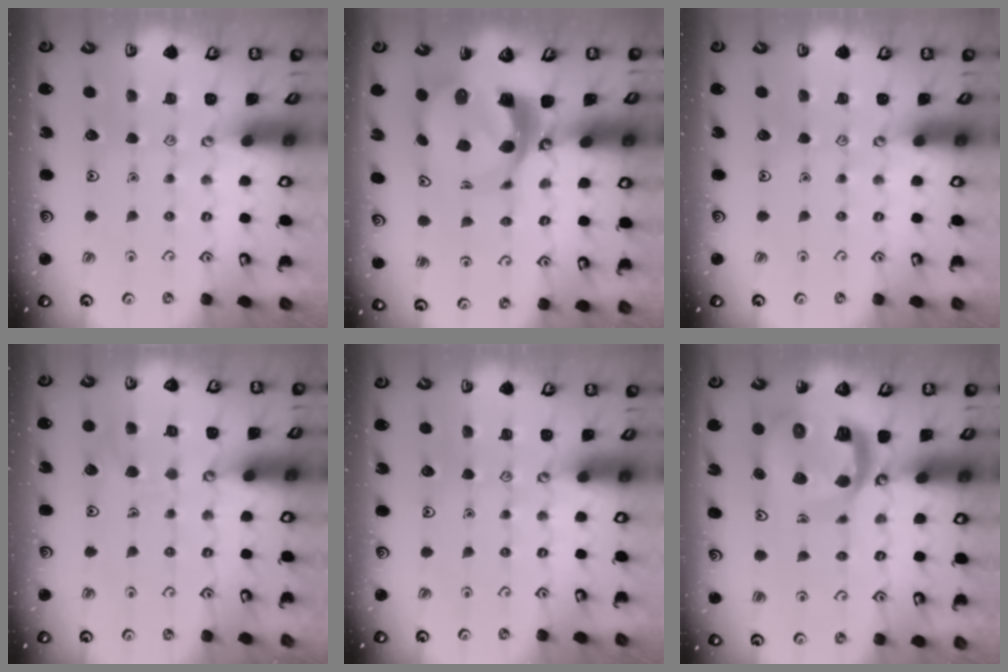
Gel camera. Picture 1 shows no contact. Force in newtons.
{"total": 10.1, "press": 10.0, "slide": 1.5}
{"total": 0.0}
{"total": 6.2, "press": 6.1, "slide": 0.7}
{"total": 0.0}
{"total": 13.6, "press": 13.5, "slide": 1.6}